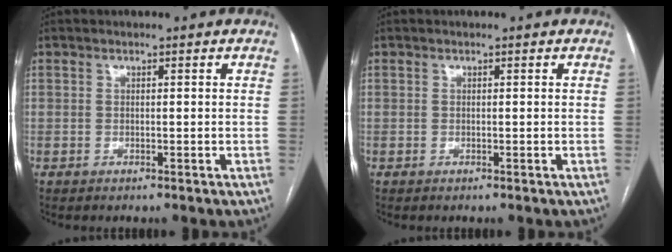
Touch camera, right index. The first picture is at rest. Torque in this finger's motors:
{"motor_torque": [0.00, 0.00, 0.00, 0.00]}